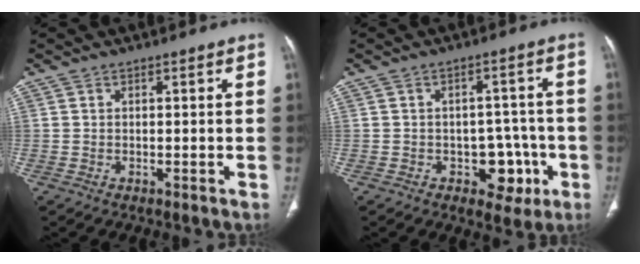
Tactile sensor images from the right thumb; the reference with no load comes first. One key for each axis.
{"total": 7.5, "fx": -2.6, "fy": 5.3, "fz": 4.7, "tx": -0.020, "ty": 0.022, "tz": -0.028}